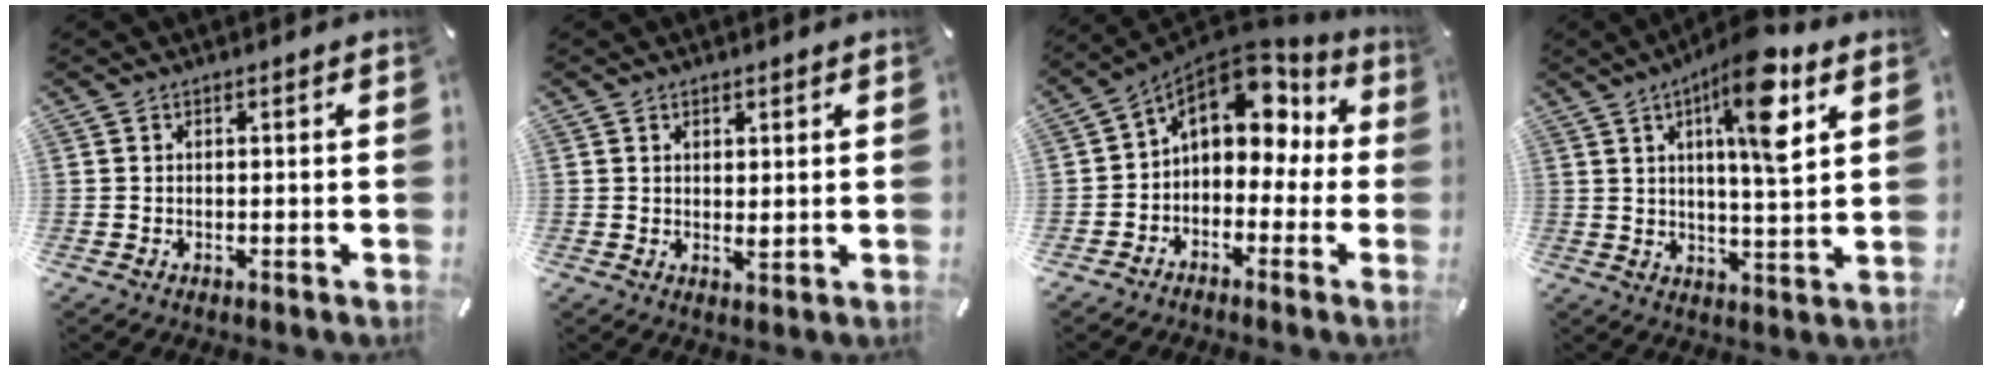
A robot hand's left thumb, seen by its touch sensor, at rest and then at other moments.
{"total": 1.4, "force": [0.8, 0.8, 0.7], "torque": [-0.006, -0.002, 0.013]}
{"total": 12.0, "force": [3.9, 8.4, 7.7], "torque": [-0.117, -0.028, 0.064]}
{"total": 13.9, "force": [6.6, 3.3, 11.8], "torque": [-0.187, -0.021, 0.101]}